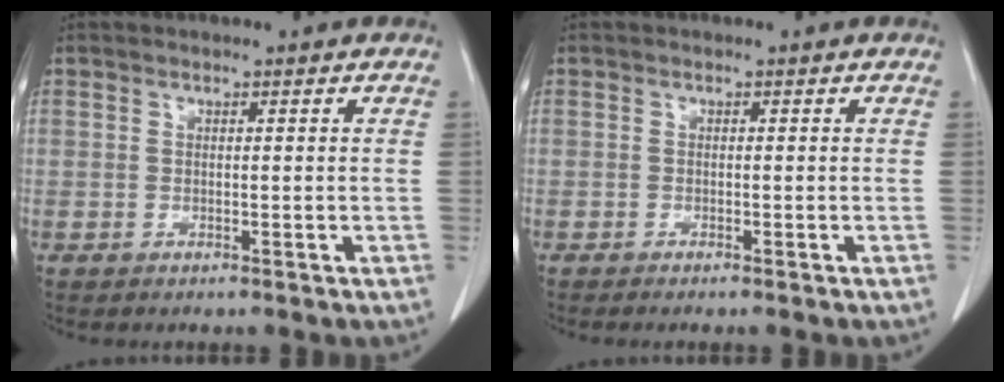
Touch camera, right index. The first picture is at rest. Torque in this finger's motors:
{"motor_torque": [-0.09, 0.12, -0.04, -0.01]}